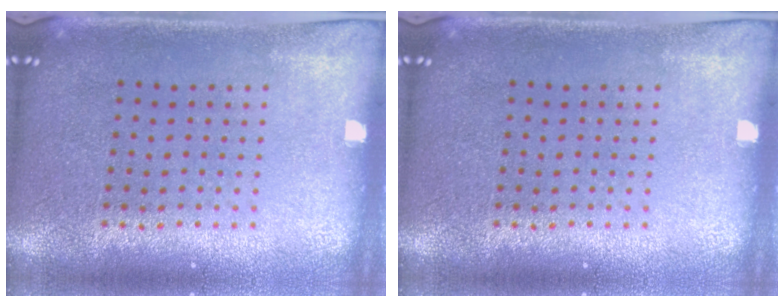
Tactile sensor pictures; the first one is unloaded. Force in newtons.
{"total": 0.0}